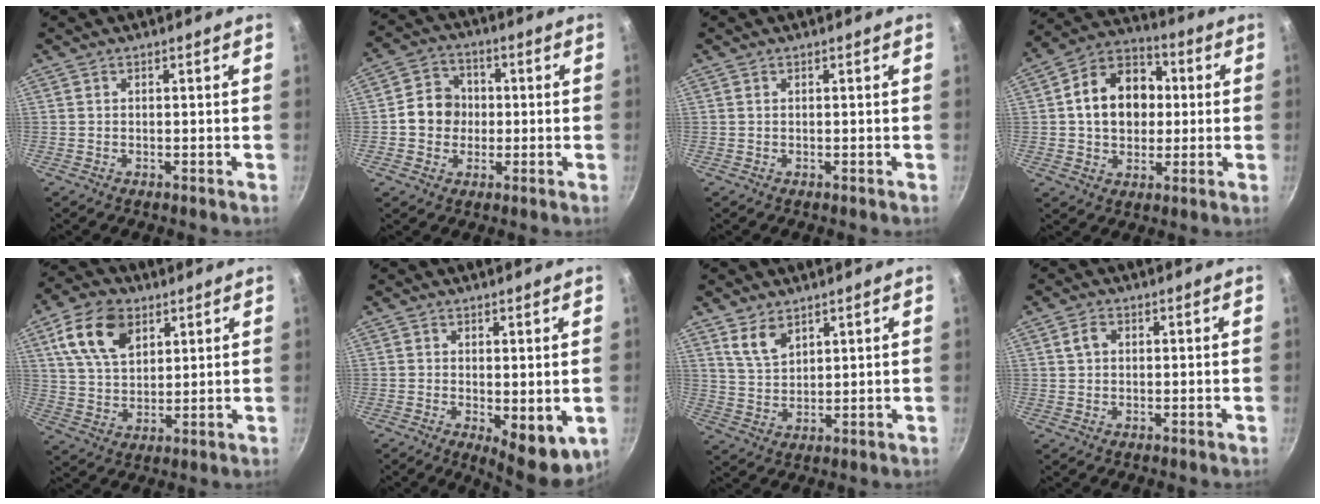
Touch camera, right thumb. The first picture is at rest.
{"total": 8.2, "force": [-0.3, 7.4, 3.6], "torque": [-0.025, 0.016, -0.019]}
{"total": 0.0}
{"total": 15.0, "force": [1.5, 11.6, 9.4], "torque": [-0.122, 0.025, 0.012]}
{"total": 12.9, "force": [5.8, 8.1, 8.3], "torque": [-0.129, -0.008, 0.108]}
{"total": 7.6, "force": [-0.6, 3.4, 6.8], "torque": [-0.077, -0.013, 0.000]}
{"total": 5.7, "force": [3.8, 3.0, 3.1], "torque": [-0.050, -0.022, 0.080]}
{"total": 2.7, "force": [0.7, 2.0, 1.6], "torque": [-0.022, 0.007, 0.012]}